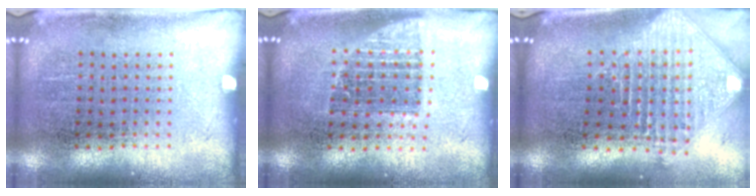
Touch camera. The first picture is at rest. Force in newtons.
{"total": 1.3, "press": 1.1, "slide": 0.7}
{"total": 2.5, "press": 1.9, "slide": 1.6}